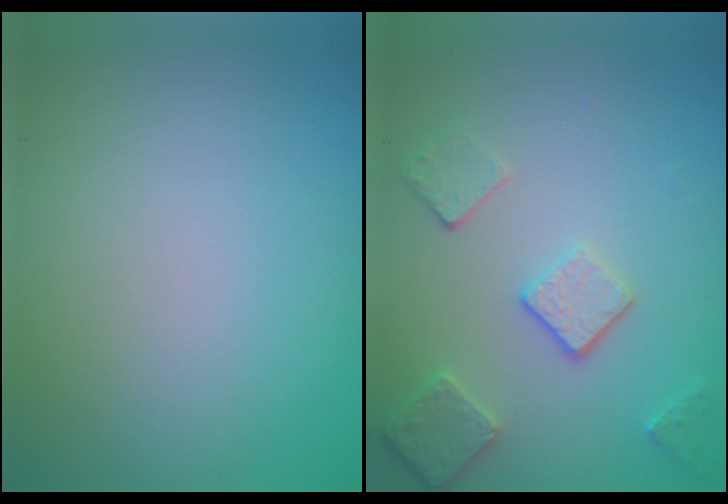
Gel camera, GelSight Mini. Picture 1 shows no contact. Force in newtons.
{"total": 3.5, "press": 2.7, "slide": 2.1}